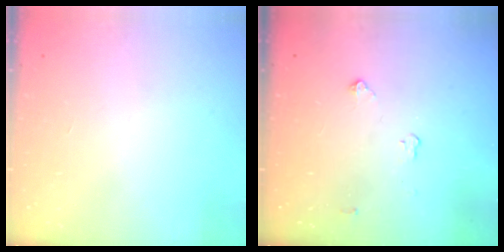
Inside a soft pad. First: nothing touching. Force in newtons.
{"total": 2.8, "press": 2.8, "slide": 0.4}